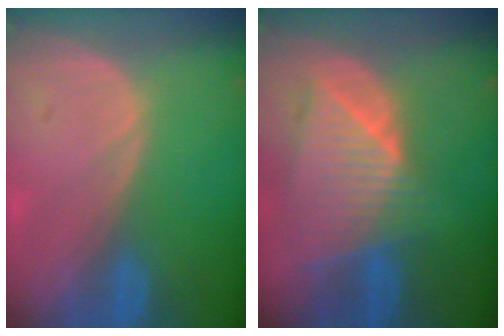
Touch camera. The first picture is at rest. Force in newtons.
{"total": 9.0, "press": 8.0, "slide": 4.1}